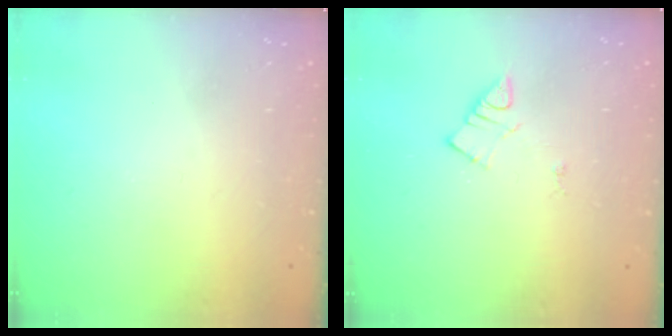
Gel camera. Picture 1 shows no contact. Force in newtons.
{"total": 3.8, "press": 3.8, "slide": 0.4}